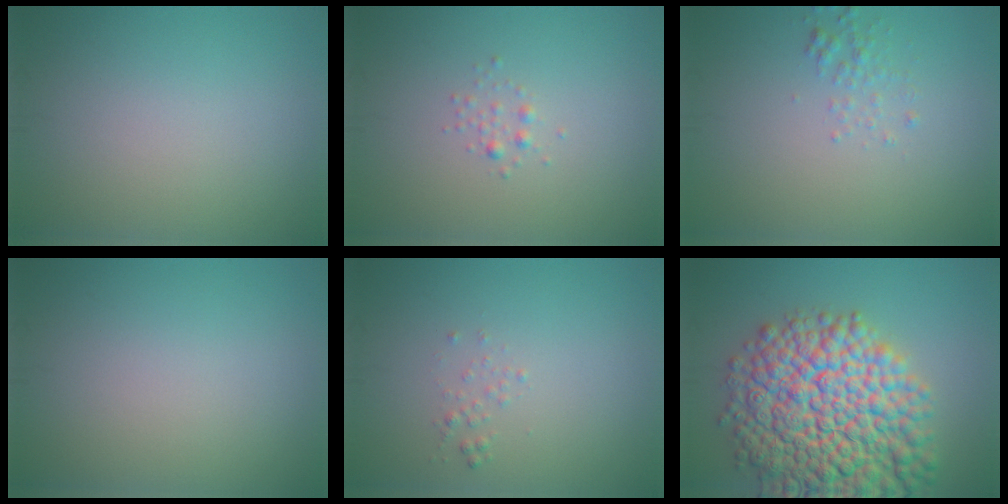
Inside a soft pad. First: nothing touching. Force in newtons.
{"total": 0.8, "press": 0.8, "slide": 0.0}
{"total": 1.3, "press": 1.3, "slide": 0.0}
{"total": 0.0}
{"total": 0.8, "press": 0.8, "slide": 0.1}
{"total": 15.1, "press": 15.0, "slide": 0.6}